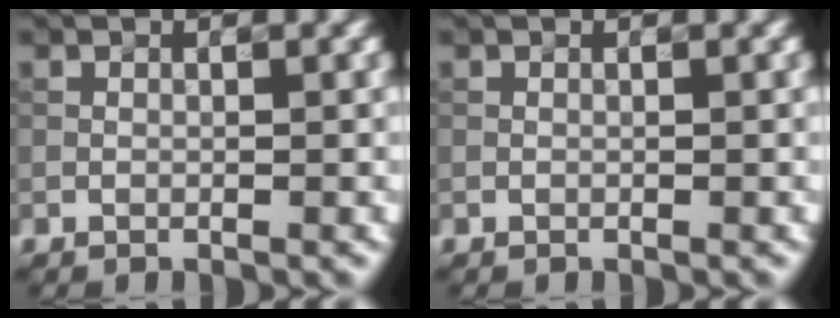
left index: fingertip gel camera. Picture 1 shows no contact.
{"total": 0.0}